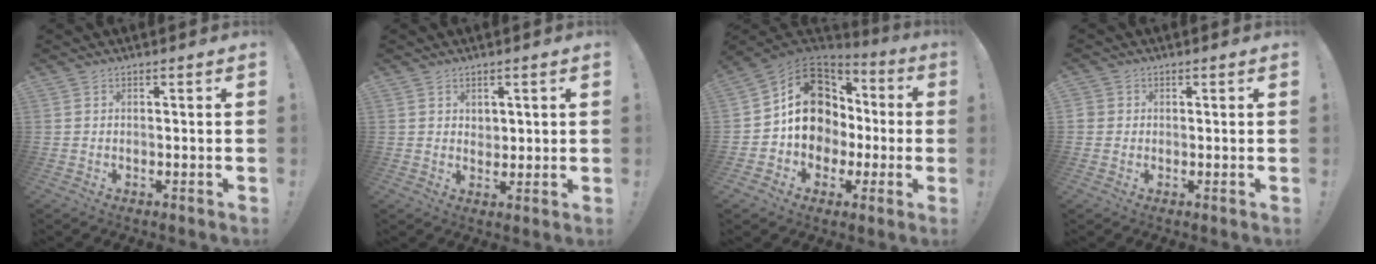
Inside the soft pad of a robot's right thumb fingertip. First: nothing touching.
{"total": 3.0, "force": [1.8, 2.3, 0.4], "torque": [0.007, -0.012, 0.030]}
{"total": 17.7, "force": [1.8, 15.1, 9.1], "torque": [-0.125, 0.009, 0.061]}
{"total": 1.9, "force": [0.3, 1.8, 0.4], "torque": [0.000, -0.003, 0.006]}